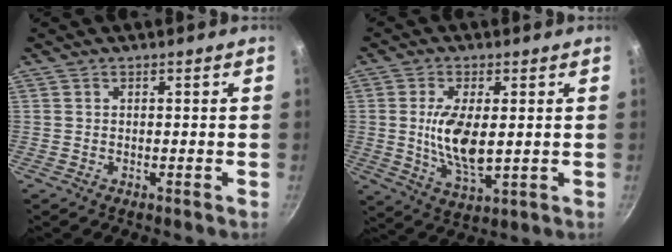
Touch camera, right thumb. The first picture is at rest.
{"total": 10.3, "force": [0.7, 4.5, 9.2], "torque": [-0.174, -0.014, 0.018]}